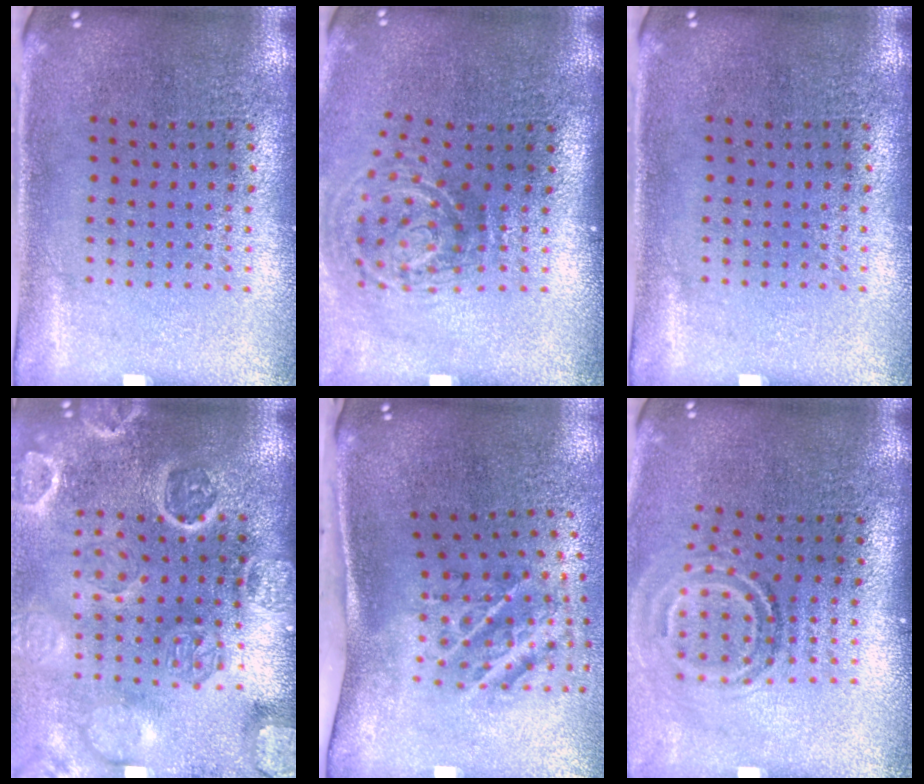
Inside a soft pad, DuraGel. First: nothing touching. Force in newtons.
{"total": 2.0, "press": 1.2, "slide": 1.6}
{"total": 0.0}
{"total": 4.1, "press": 3.5, "slide": 2.1}
{"total": 2.2, "press": 1.3, "slide": 1.9}
{"total": 1.9, "press": 1.2, "slide": 1.5}